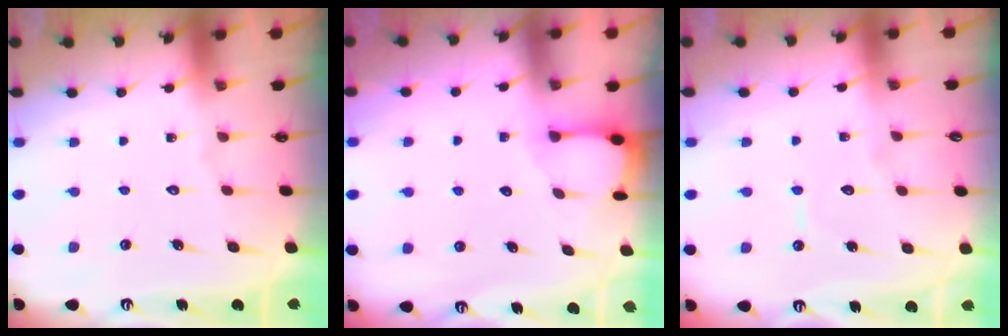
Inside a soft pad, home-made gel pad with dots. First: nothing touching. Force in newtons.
{"total": 2.0, "press": 2.0, "slide": 0.3}
{"total": 4.3, "press": 4.3, "slide": 0.2}